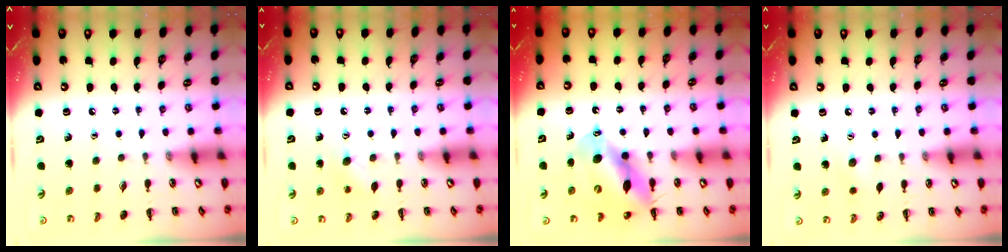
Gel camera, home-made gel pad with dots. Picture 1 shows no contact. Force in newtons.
{"total": 5.6, "press": 5.4, "slide": 1.4}
{"total": 12.5, "press": 12.0, "slide": 3.4}
{"total": 5.3, "press": 5.1, "slide": 1.3}